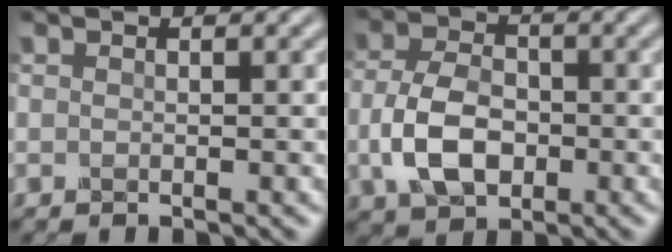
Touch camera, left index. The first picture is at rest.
{"total": 5.5, "force": [-1.6, 3.7, 3.7], "torque": [-0.091, 0.006, -0.034]}